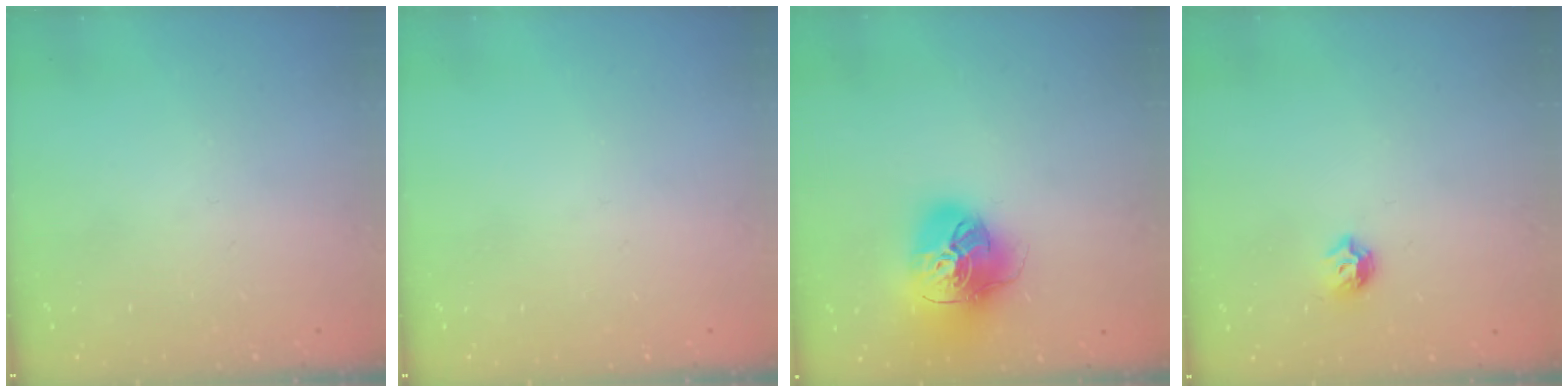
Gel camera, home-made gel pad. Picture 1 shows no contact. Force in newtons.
{"total": 0.0}
{"total": 19.5, "press": 19.4, "slide": 2.2}
{"total": 5.3, "press": 5.2, "slide": 1.2}